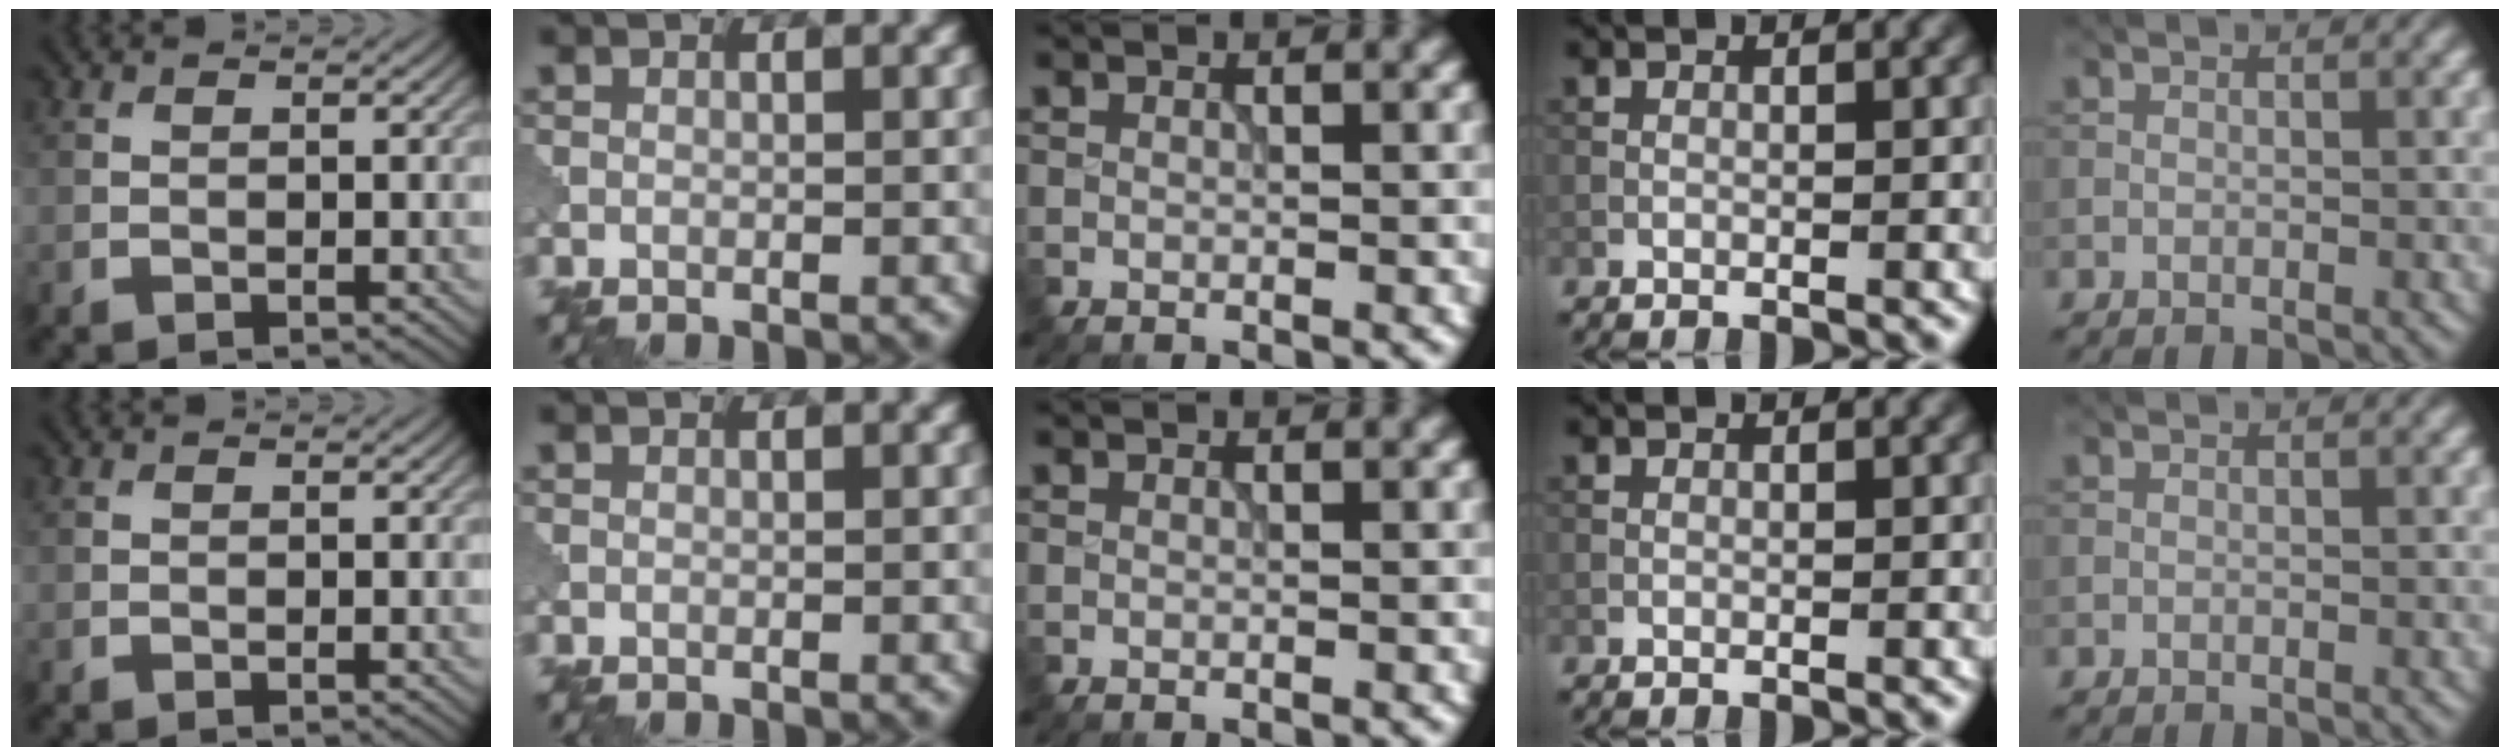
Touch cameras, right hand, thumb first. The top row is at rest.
{}